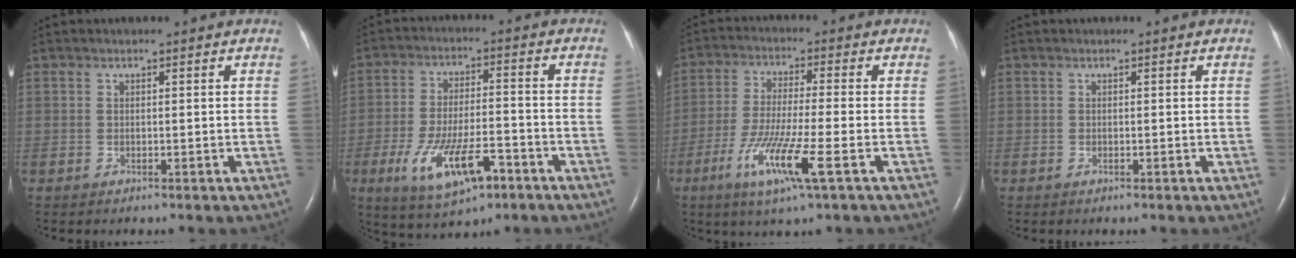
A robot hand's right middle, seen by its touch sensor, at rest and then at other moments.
{"total": 11.7, "force": [-5.6, 3.7, 9.6], "torque": [-0.182, -0.008, -0.089]}
{"total": 10.1, "force": [-4.4, -0.1, 9.1], "torque": [-0.179, -0.023, -0.085]}
{"total": 0.0}